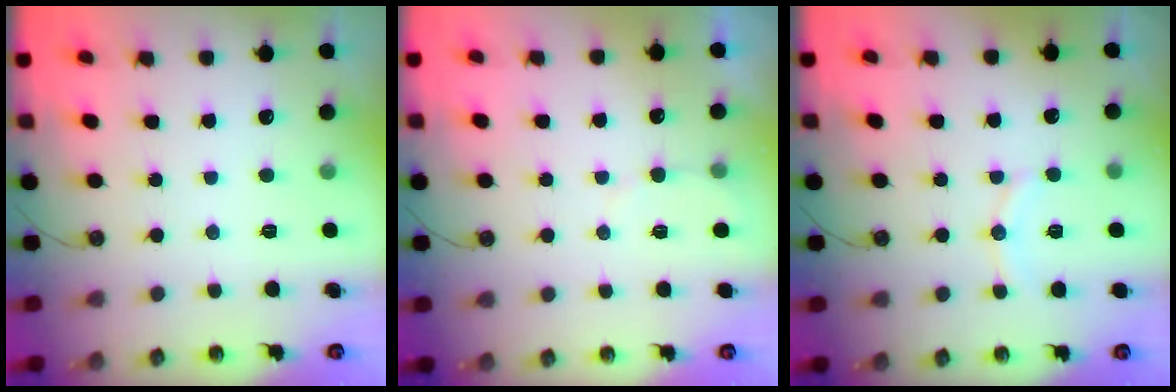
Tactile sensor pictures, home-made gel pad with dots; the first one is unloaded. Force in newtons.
{"total": 2.8, "press": 2.8, "slide": 0.3}
{"total": 6.7, "press": 6.4, "slide": 1.9}